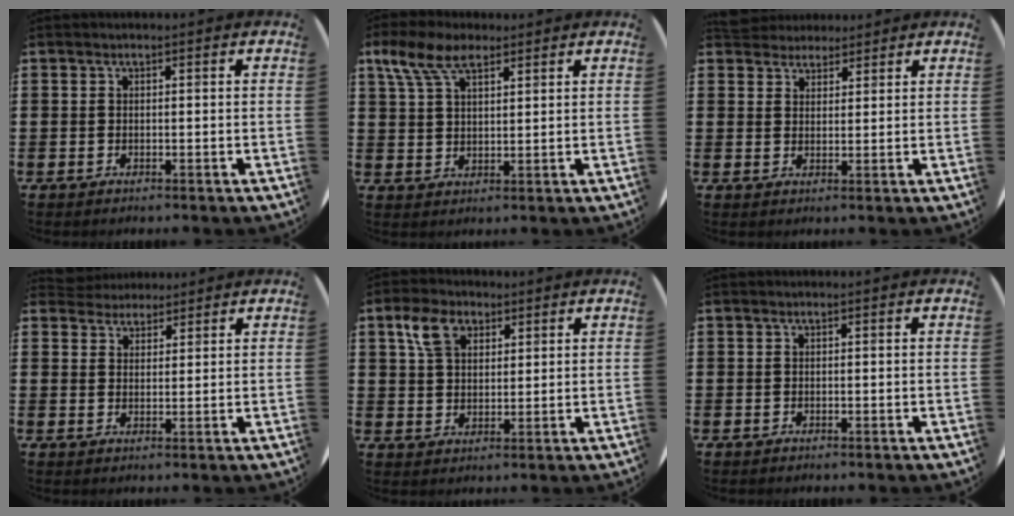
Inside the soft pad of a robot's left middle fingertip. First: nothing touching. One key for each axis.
{"total": 6.6, "fx": 4.4, "fy": 3.0, "fz": 3.9, "tx": -0.089, "ty": -0.001, "tz": 0.082}
{"total": 3.6, "fx": 3.4, "fy": 1.2, "fz": -0.1, "tx": -0.009, "ty": -0.003, "tz": 0.066}
{"total": 2.9, "fx": 2.7, "fy": 1.0, "fz": -0.2, "tx": -0.004, "ty": -0.001, "tz": 0.052}
{"total": 5.4, "fx": 3.2, "fy": 3.3, "fz": 2.8, "tx": -0.060, "ty": 0.007, "tz": 0.058}
{"total": 0.0}